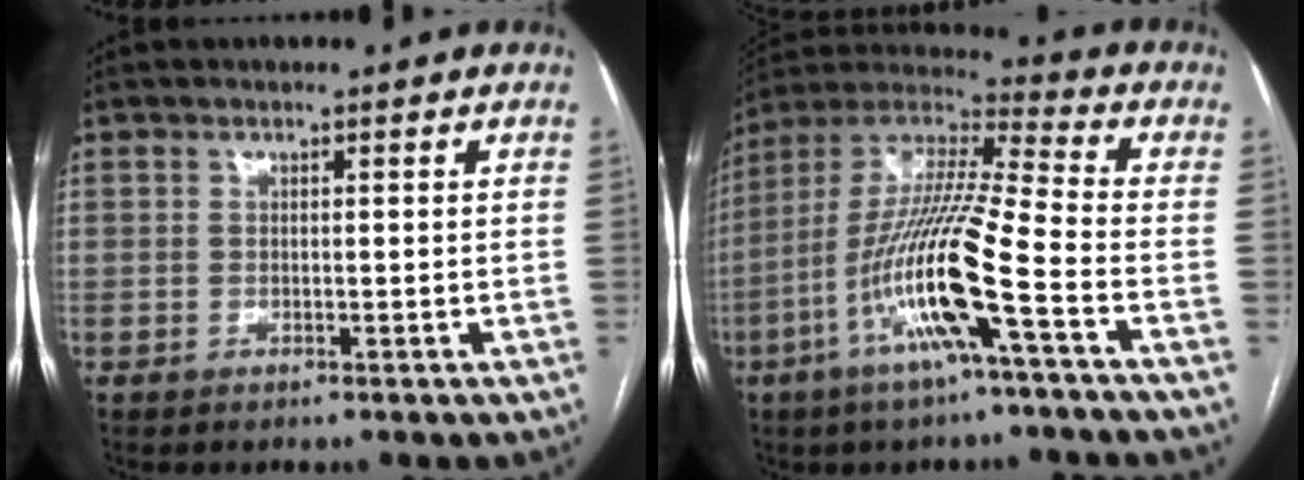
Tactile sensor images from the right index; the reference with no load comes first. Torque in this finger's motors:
{"motor_torque": [2.14, 0.00, 1.06, 0.21]}